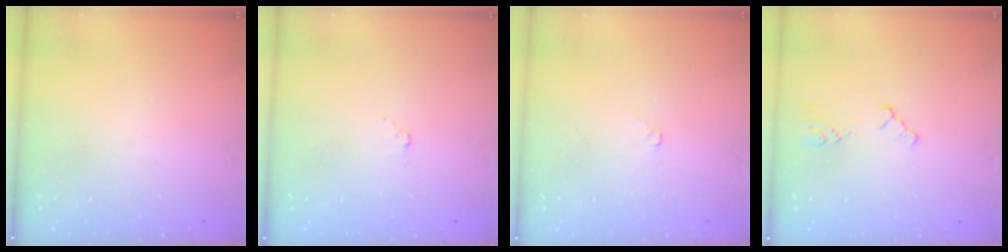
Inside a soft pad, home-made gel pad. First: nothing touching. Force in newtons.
{"total": 1.3, "press": 1.3, "slide": 0.3}
{"total": 2.4, "press": 2.3, "slide": 0.3}
{"total": 1.0, "press": 0.9, "slide": 0.2}